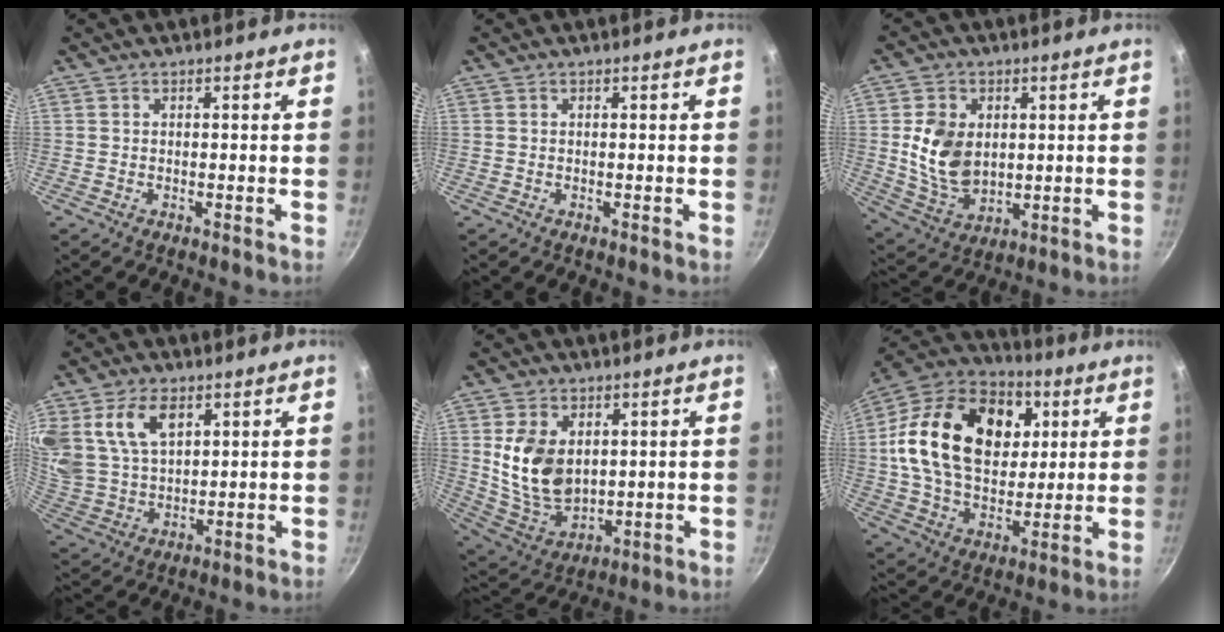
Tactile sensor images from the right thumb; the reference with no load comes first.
{"total": 0.0}
{"total": 11.8, "force": [1.4, 8.5, 8.0], "torque": [-0.130, -0.019, 0.039]}
{"total": 12.3, "force": [5.5, 7.5, 8.0], "torque": [-0.144, -0.024, 0.116]}
{"total": 13.0, "force": [2.5, 8.9, 9.2], "torque": [-0.154, -0.028, 0.065]}
{"total": 26.3, "force": [6.2, 18.0, 18.1], "torque": [-0.295, 0.006, 0.099]}